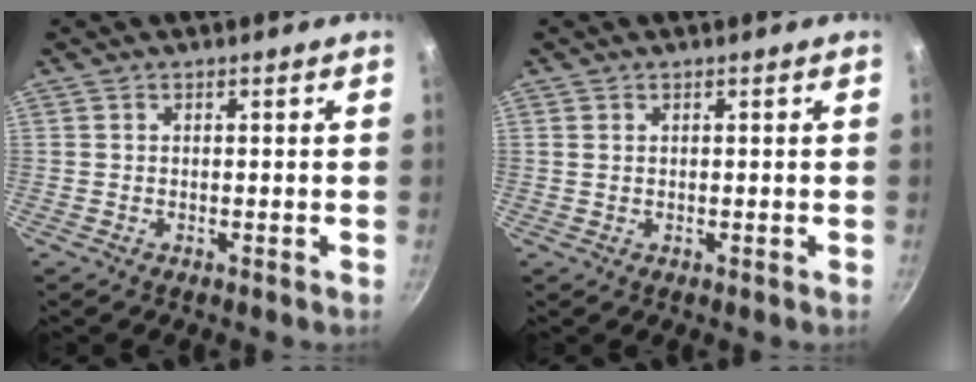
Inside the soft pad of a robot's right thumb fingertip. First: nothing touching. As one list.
[{"total": 0.6, "force": [0.3, 0.5, 0.3], "torque": [-0.005, 0.000, 0.006]}]